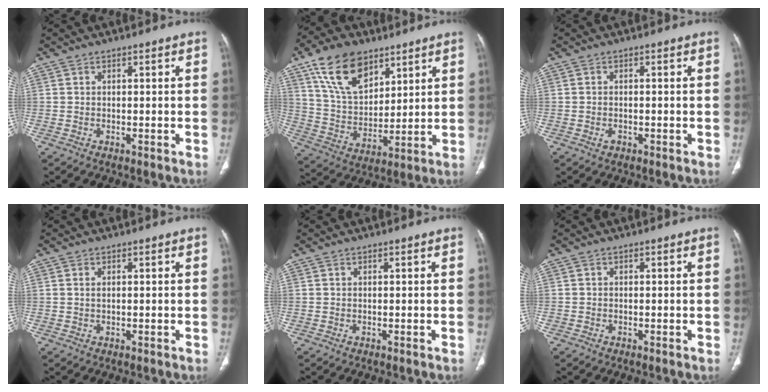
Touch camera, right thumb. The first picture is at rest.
{"total": 15.8, "force": [9.3, 9.2, 8.9], "torque": [-0.127, -0.037, 0.178]}
{"total": 1.0, "force": [-0.5, 0.6, 0.6], "torque": [-0.009, 0.005, -0.008]}
{"total": 0.9, "force": [0.4, 0.3, 0.7], "torque": [-0.017, 0.003, 0.010]}
{"total": 0.0}
{"total": 0.0}